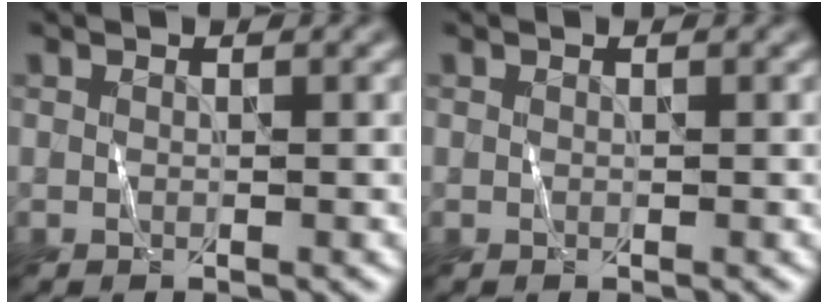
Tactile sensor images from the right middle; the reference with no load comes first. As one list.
[{"total": 0.0}]